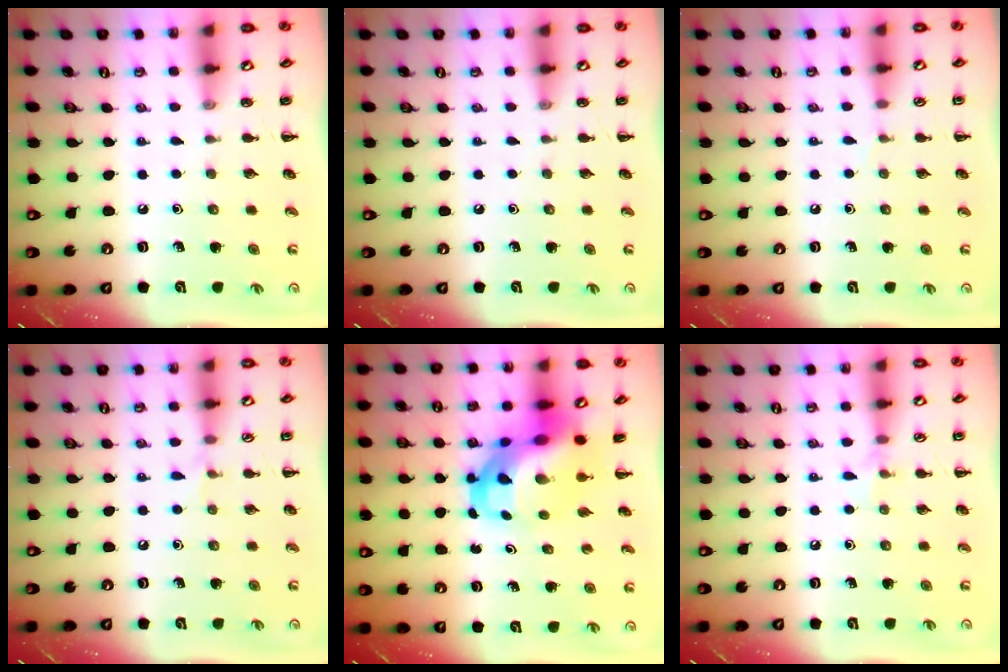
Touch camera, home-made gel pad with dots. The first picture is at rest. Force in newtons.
{"total": 0.0}
{"total": 2.9, "press": 2.7, "slide": 1.1}
{"total": 3.4, "press": 3.2, "slide": 1.2}
{"total": 11.7, "press": 11.2, "slide": 3.3}
{"total": 5.1, "press": 4.8, "slide": 1.9}